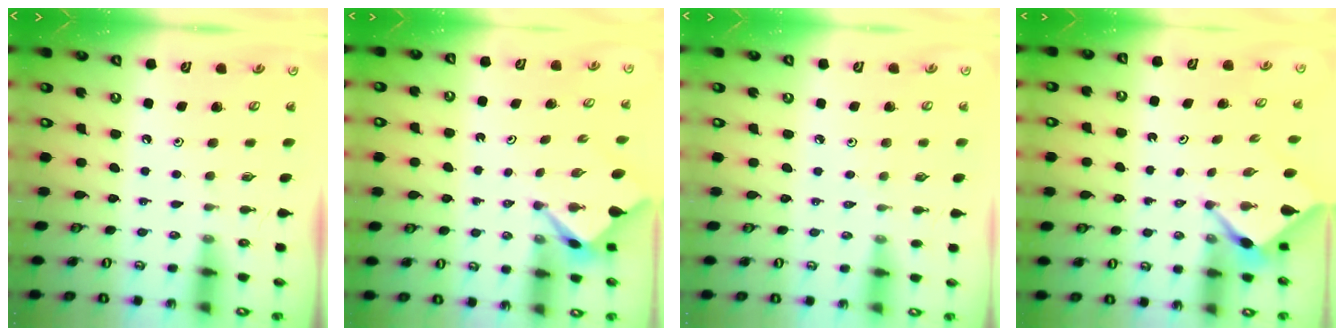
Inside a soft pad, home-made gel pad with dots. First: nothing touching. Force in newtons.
{"total": 2.7, "press": 2.7, "slide": 0.3}
{"total": 1.1, "press": 1.0, "slide": 0.4}
{"total": 2.2, "press": 2.2, "slide": 0.3}